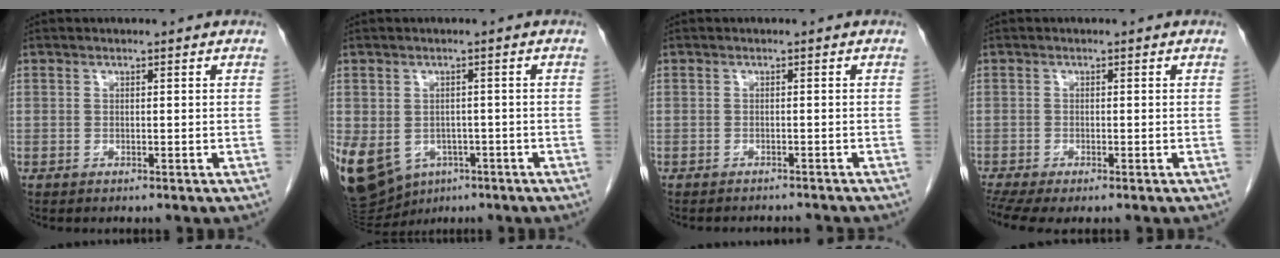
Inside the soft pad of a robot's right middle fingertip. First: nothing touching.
{"total": 18.6, "force": [-8.0, 14.3, 8.8], "torque": [-0.258, -0.015, -0.106]}
{"total": 5.0, "force": [-4.8, 0.8, 1.0], "torque": [-0.006, -0.006, -0.056]}
{"total": 4.9, "force": [-3.6, 1.2, 3.1], "torque": [-0.057, -0.010, -0.065]}